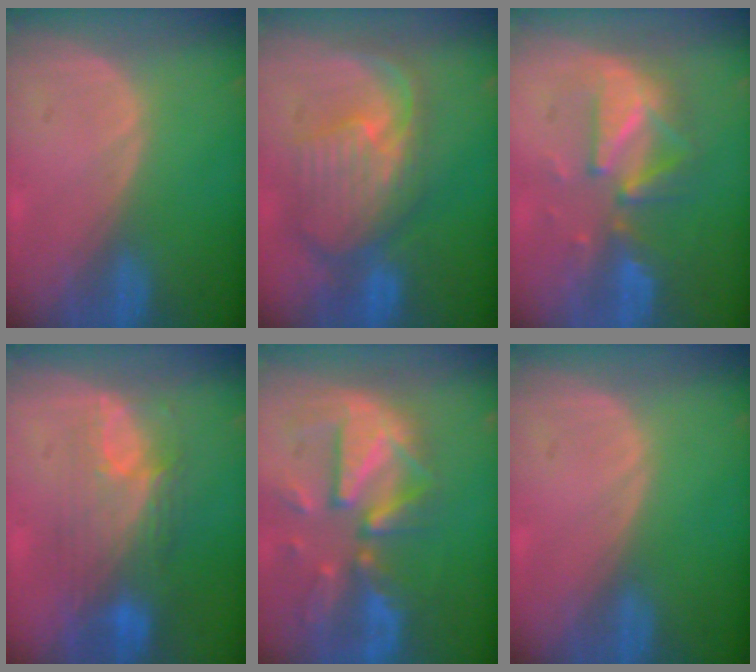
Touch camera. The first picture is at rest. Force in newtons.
{"total": 10.6, "press": 9.5, "slide": 4.7}
{"total": 8.0, "press": 8.0, "slide": 0.8}
{"total": 9.2, "press": 8.2, "slide": 4.3}
{"total": 12.1, "press": 10.4, "slide": 6.1}
{"total": 0.0}